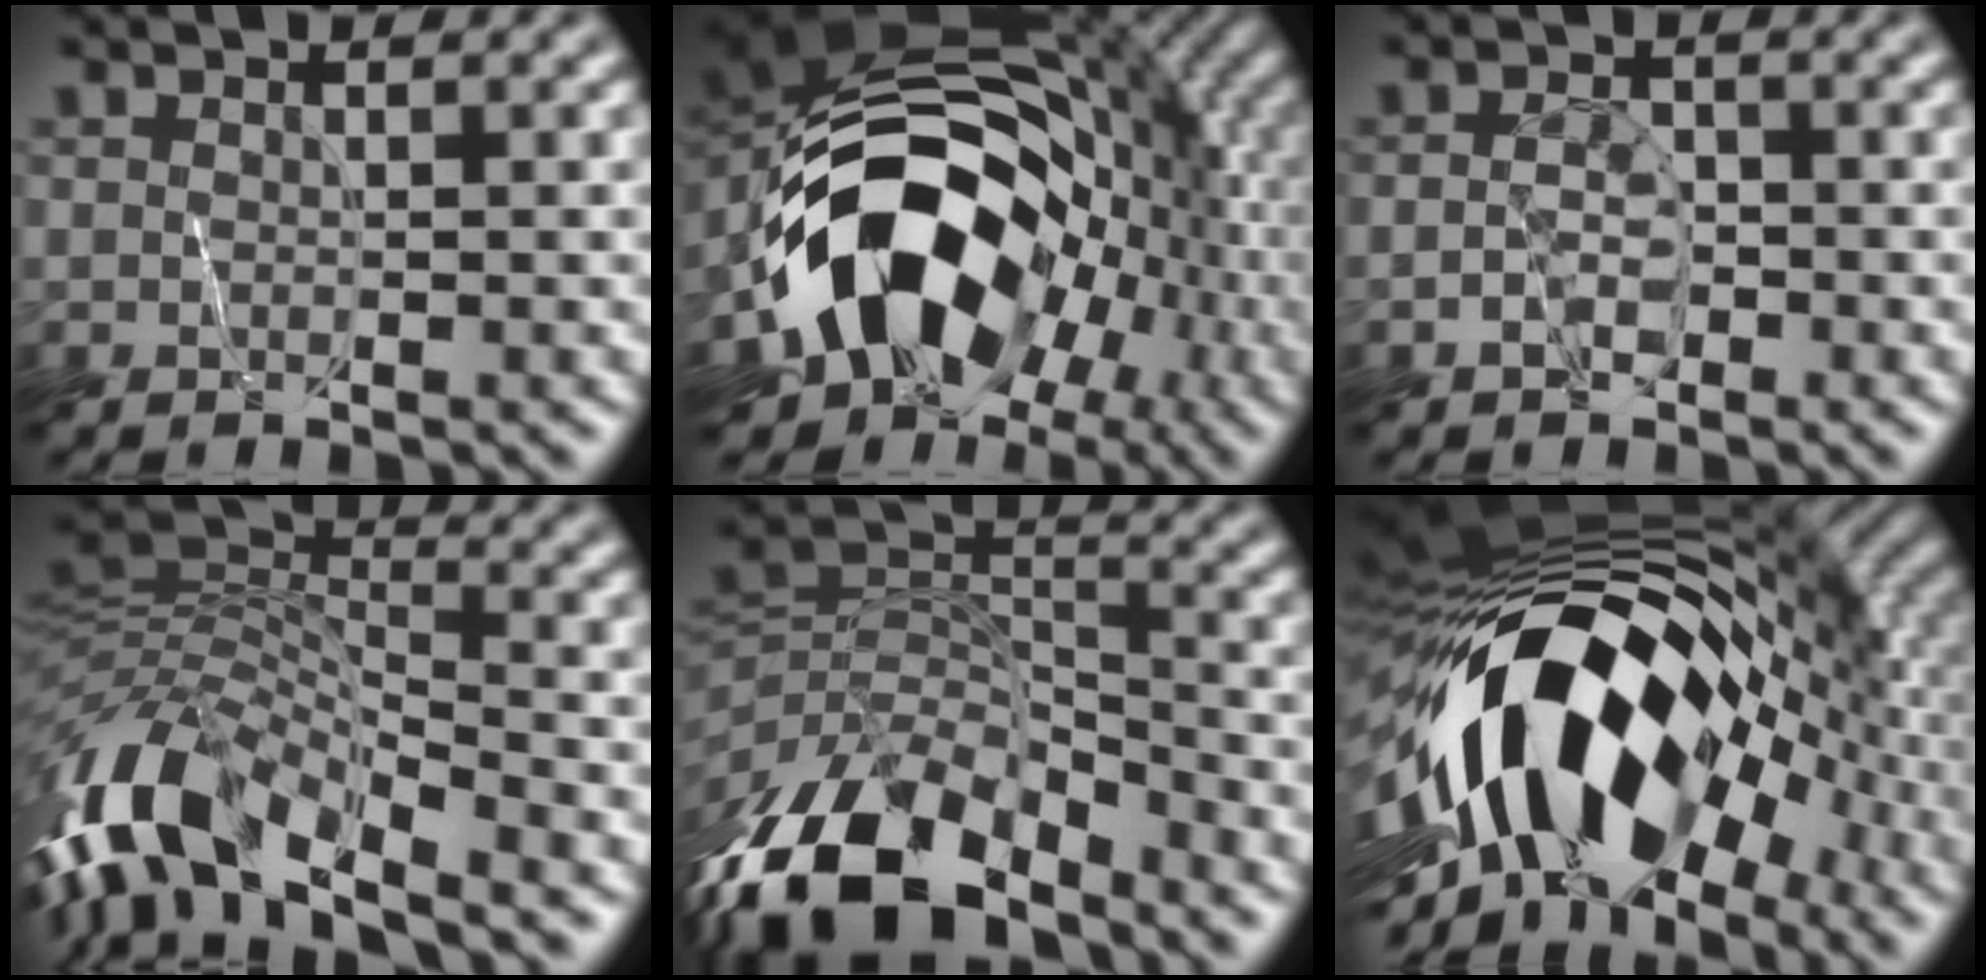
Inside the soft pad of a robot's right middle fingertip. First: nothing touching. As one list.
[{"total": 12.8, "force": [-6.0, 9.2, 6.6], "torque": [-0.088, -0.004, -0.111]}, {"total": 1.9, "force": [-1.8, 0.7, 0.3], "torque": [-0.003, -0.002, -0.034]}, {"total": 9.6, "force": [-7.1, 3.4, 5.6], "torque": [-0.104, -0.002, -0.141]}, {"total": 12.2, "force": [-9.5, 5.1, 5.8], "torque": [-0.121, -0.012, -0.174]}, {"total": 14.7, "force": [-5.2, 8.2, 11.0], "torque": [-0.167, 0.010, -0.103]}]